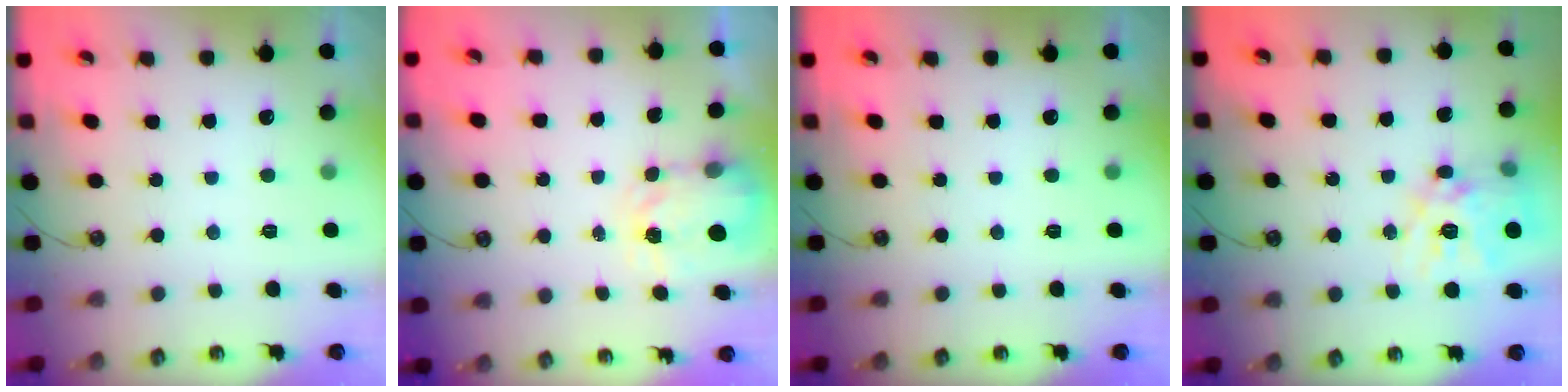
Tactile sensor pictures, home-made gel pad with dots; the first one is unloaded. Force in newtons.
{"total": 3.8, "press": 3.8, "slide": 0.5}
{"total": 0.0}
{"total": 15.8, "press": 15.7, "slide": 1.6}